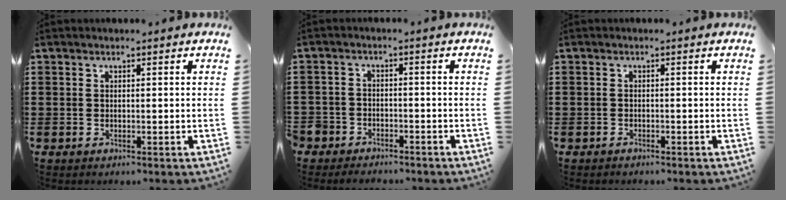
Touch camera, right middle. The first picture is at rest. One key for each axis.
{"total": 3.0, "fx": -2.8, "fy": 1.1, "fz": -0.3, "tx": -0.001, "ty": -0.002, "tz": -0.063}
{"total": 0.8, "fx": -0.8, "fy": 0.3, "fz": 0.0, "tx": -0.002, "ty": 0.001, "tz": -0.017}